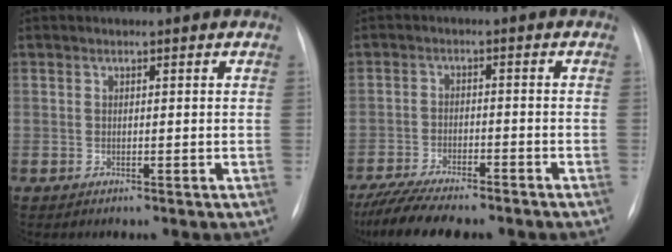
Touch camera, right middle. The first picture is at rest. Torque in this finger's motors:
{"motor_torque": [1.07, -1.07, 0.25, 0.10]}